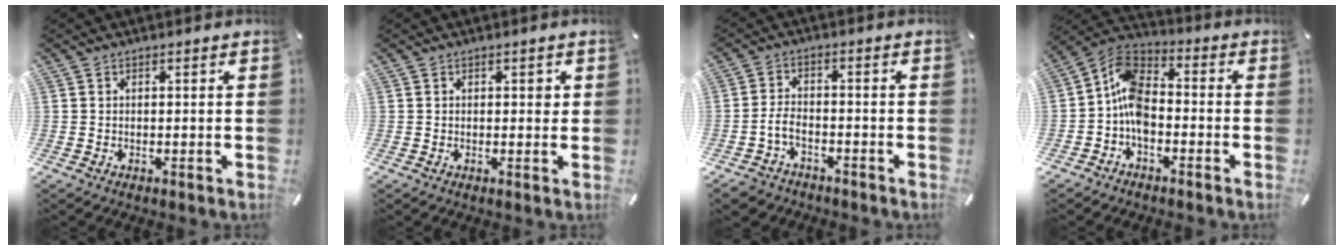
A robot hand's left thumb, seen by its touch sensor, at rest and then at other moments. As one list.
[{"total": 1.3, "force": [0.3, 0.9, 0.9], "torque": [-0.002, -0.001, -0.001]}, {"total": 5.2, "force": [-2.6, 3.4, 3.0], "torque": [-0.077, 0.010, -0.055]}, {"total": 9.9, "force": [-3.2, 6.4, 6.8], "torque": [-0.148, 0.009, -0.062]}]